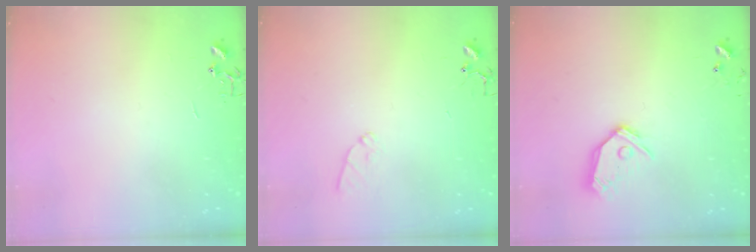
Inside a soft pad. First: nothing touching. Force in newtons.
{"total": 5.7, "press": 5.7, "slide": 0.6}
{"total": 11.6, "press": 11.6, "slide": 1.4}